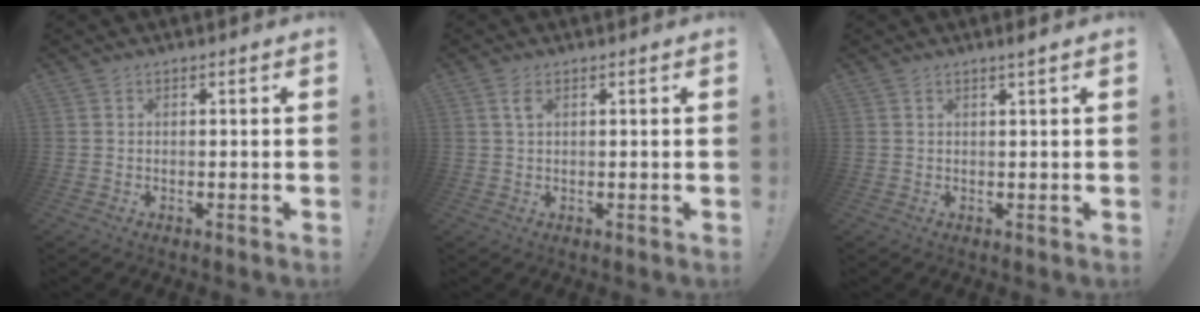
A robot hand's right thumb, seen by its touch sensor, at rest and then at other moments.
{"total": 2.4, "force": [0.9, 1.0, 2.0], "torque": [-0.039, 0.002, 0.016]}
{"total": 1.8, "force": [1.1, -0.3, 1.4], "torque": [-0.027, -0.001, 0.018]}